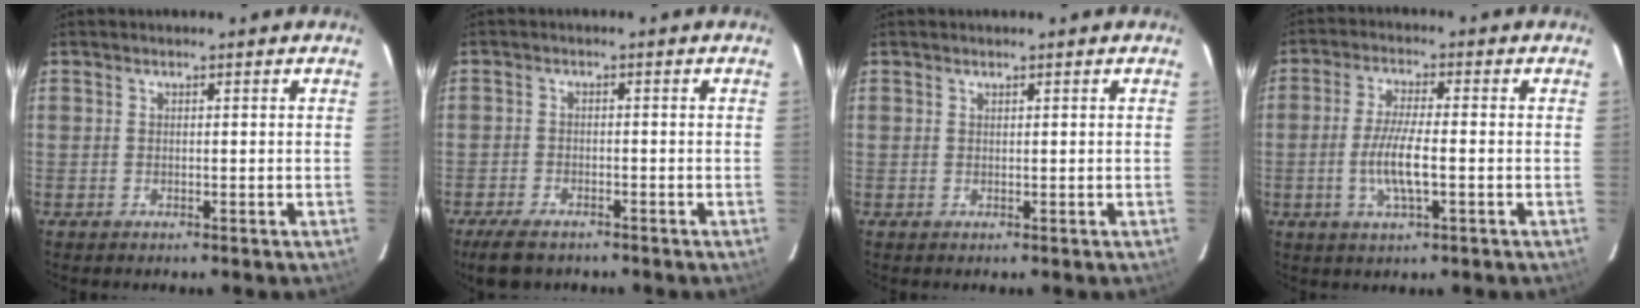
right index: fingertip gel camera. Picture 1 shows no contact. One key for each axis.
{"total": 5.9, "fx": -4.6, "fy": 2.5, "fz": 2.7, "tx": -0.075, "ty": -0.009, "tz": -0.081}
{"total": 0.0}
{"total": 7.3, "fx": -1.8, "fy": 1.4, "fz": 6.9, "tx": -0.137, "ty": -0.003, "tz": -0.037}